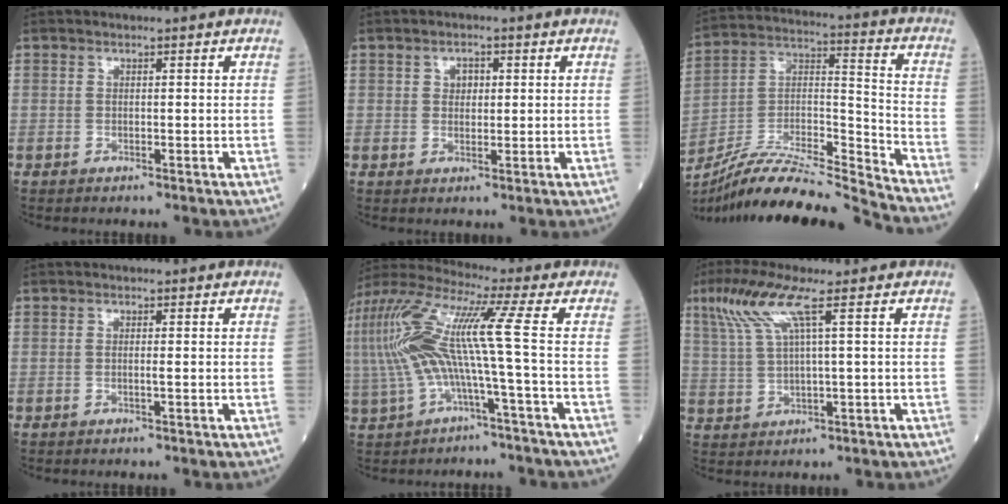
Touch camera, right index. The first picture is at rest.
{"total": 2.2, "force": [0.7, 1.5, 1.4], "torque": [-0.020, 0.004, 0.010]}
{"total": 19.1, "force": [-18.0, -1.3, 6.1], "torque": [-0.111, 0.016, -0.319]}
{"total": 0.7, "force": [-0.2, -0.2, 0.6], "torque": [-0.012, 0.000, -0.005]}
{"total": 12.7, "force": [-0.6, -0.4, 12.7], "torque": [-0.275, 0.032, -0.021]}
{"total": 7.0, "force": [3.3, 0.0, 6.1], "torque": [-0.144, 0.012, 0.074]}